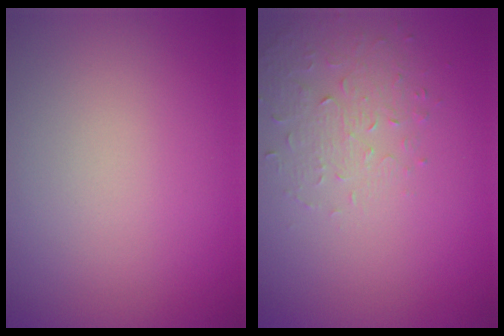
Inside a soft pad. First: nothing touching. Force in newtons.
{"total": 1.6, "press": 1.1, "slide": 1.2}